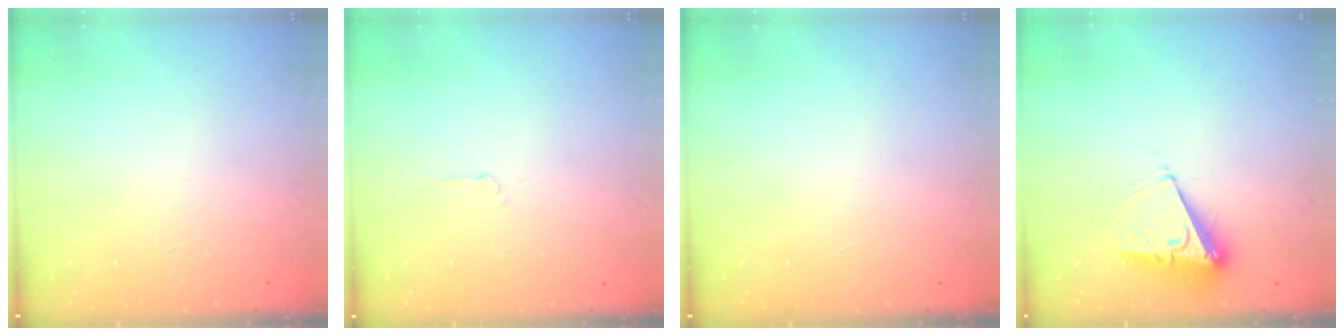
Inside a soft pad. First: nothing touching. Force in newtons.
{"total": 2.5, "press": 2.5, "slide": 0.3}
{"total": 0.0}
{"total": 8.7, "press": 8.6, "slide": 0.7}